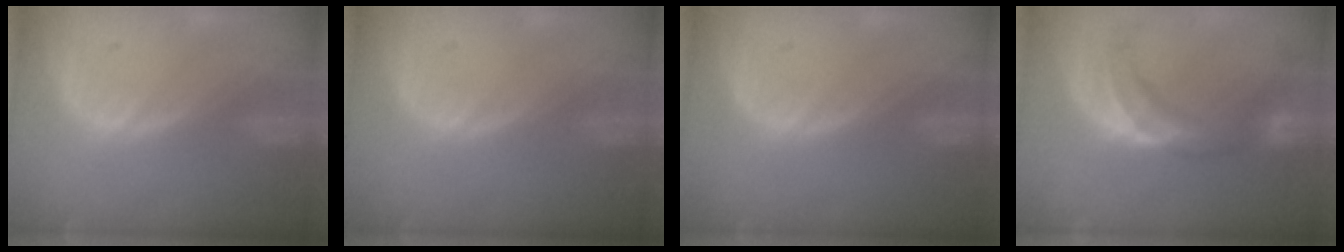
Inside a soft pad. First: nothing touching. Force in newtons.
{"total": 0.0}
{"total": 0.0}
{"total": 10.1, "press": 9.5, "slide": 3.4}